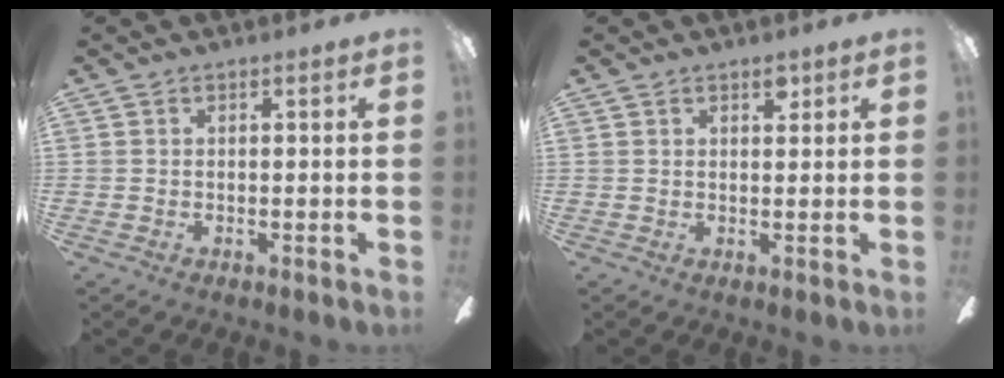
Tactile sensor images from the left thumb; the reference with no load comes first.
{"total": 2.4, "force": [1.7, 1.4, 1.0], "torque": [-0.006, -0.001, 0.026]}